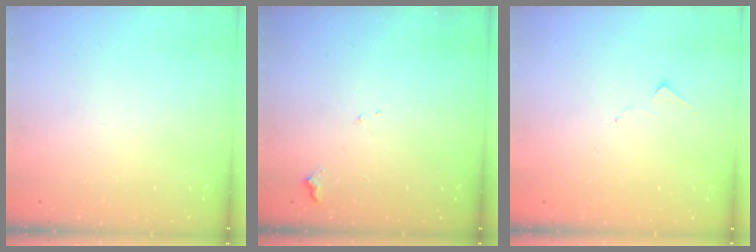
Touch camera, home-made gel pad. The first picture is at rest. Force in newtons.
{"total": 6.1, "press": 6.0, "slide": 1.0}
{"total": 6.6, "press": 6.6, "slide": 0.2}